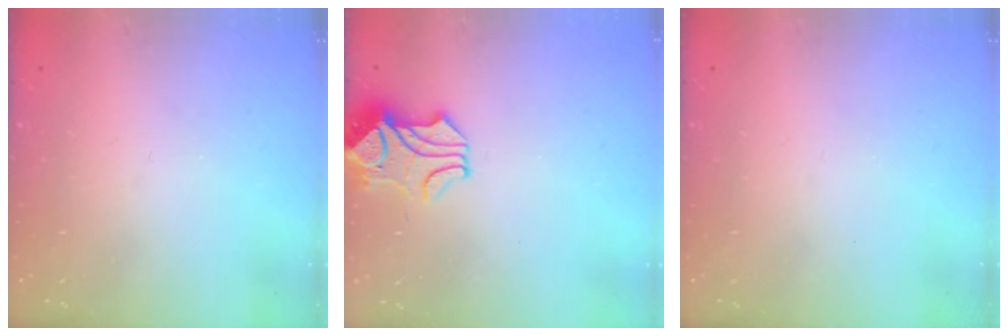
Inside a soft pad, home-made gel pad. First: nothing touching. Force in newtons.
{"total": 2.4, "press": 2.0, "slide": 1.2}
{"total": 0.0}